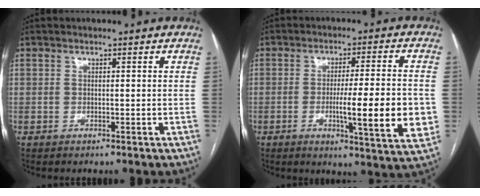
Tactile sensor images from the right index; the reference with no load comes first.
{"total": 12.7, "force": [-2.2, 0.8, 12.4], "torque": [-0.179, -0.014, -0.034]}